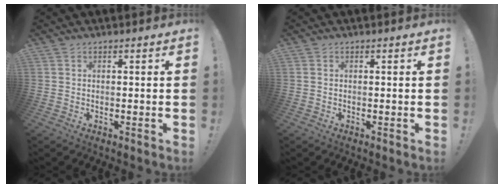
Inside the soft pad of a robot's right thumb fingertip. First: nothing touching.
{"total": 0.0}